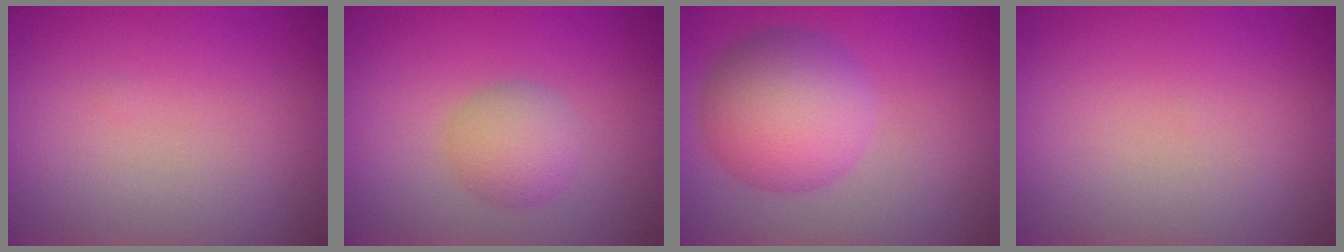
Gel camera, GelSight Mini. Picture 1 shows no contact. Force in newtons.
{"total": 2.8, "press": 2.8, "slide": 0.1}
{"total": 7.1, "press": 7.1, "slide": 0.1}
{"total": 0.0}